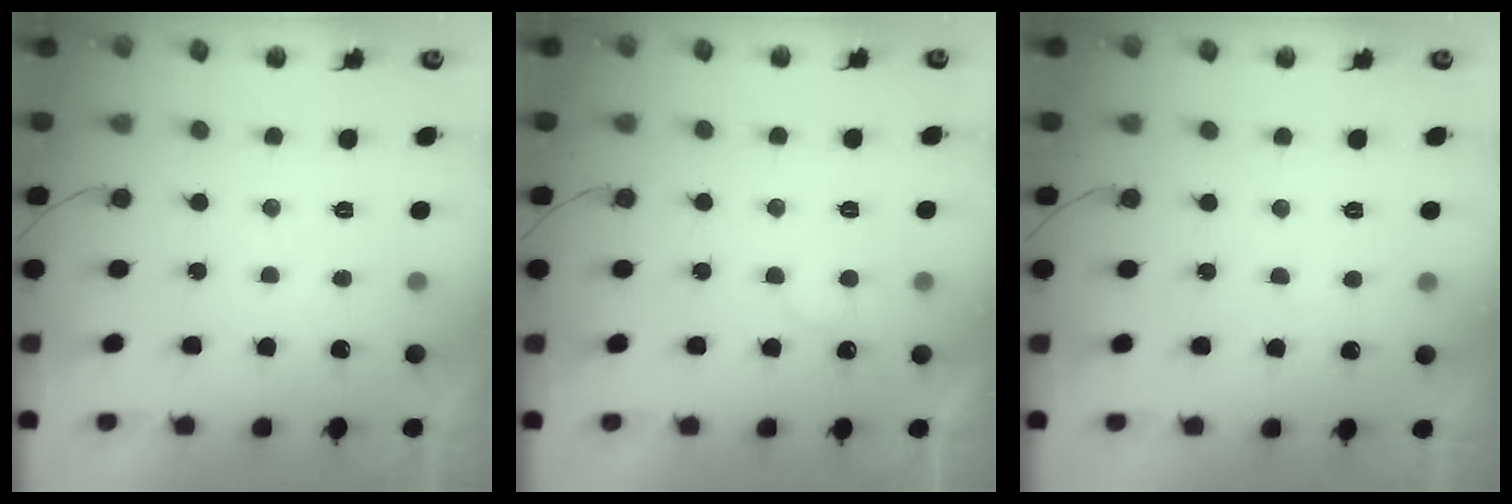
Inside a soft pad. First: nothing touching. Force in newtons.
{"total": 5.8, "press": 5.8, "slide": 0.3}
{"total": 1.4, "press": 1.4, "slide": 0.1}